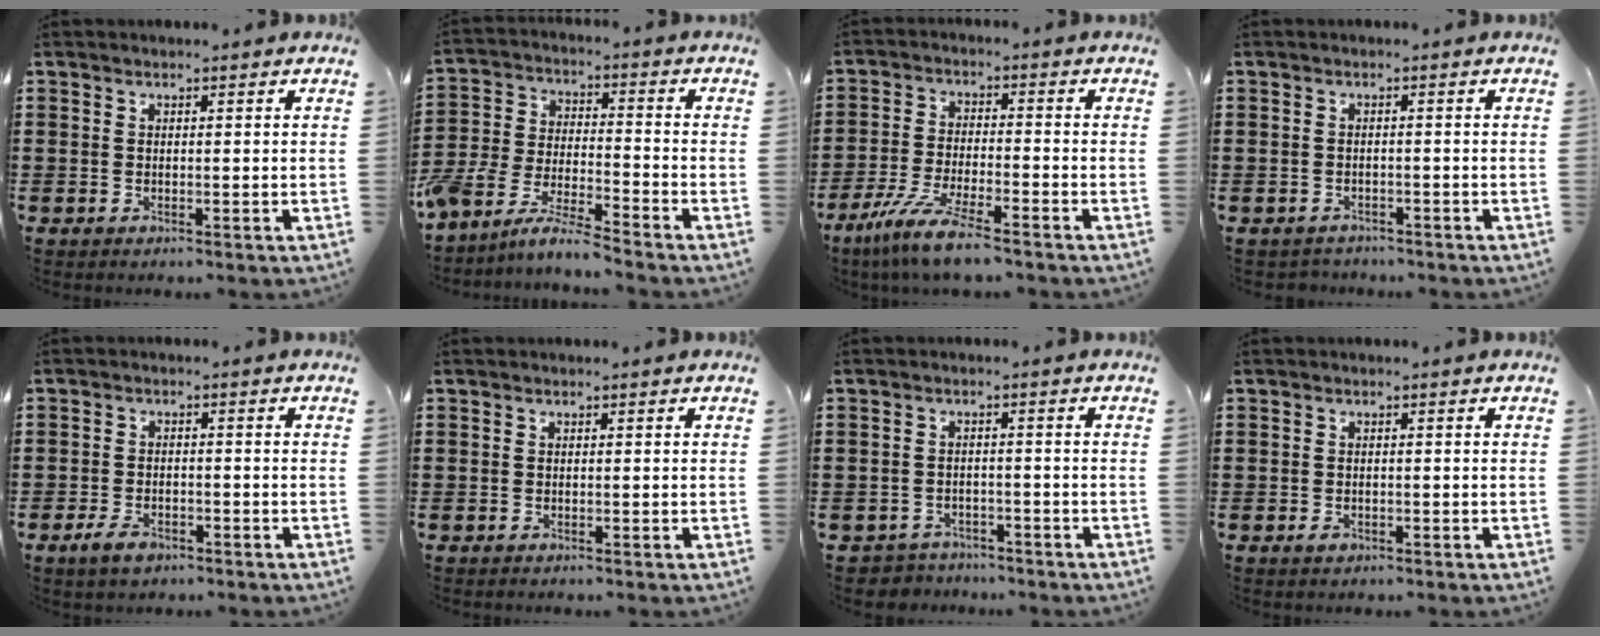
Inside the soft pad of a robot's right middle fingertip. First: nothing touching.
{"total": 7.5, "force": [-7.3, 0.0, 1.5], "torque": [-0.037, -0.001, -0.148]}
{"total": 7.8, "force": [-6.4, 0.2, 4.4], "torque": [-0.100, -0.014, -0.126]}
{"total": 1.4, "force": [-1.4, 0.4, -0.2], "torque": [-0.003, -0.001, -0.032]}
{"total": 3.2, "force": [-2.2, 1.5, 1.7], "torque": [-0.037, 0.000, -0.043]}
{"total": 0.0}
{"total": 2.8, "force": [-2.7, 0.6, -0.4], "torque": [-0.004, -0.002, -0.060]}
{"total": 0.8, "force": [-0.5, 0.5, 0.4], "torque": [-0.010, -0.003, -0.010]}